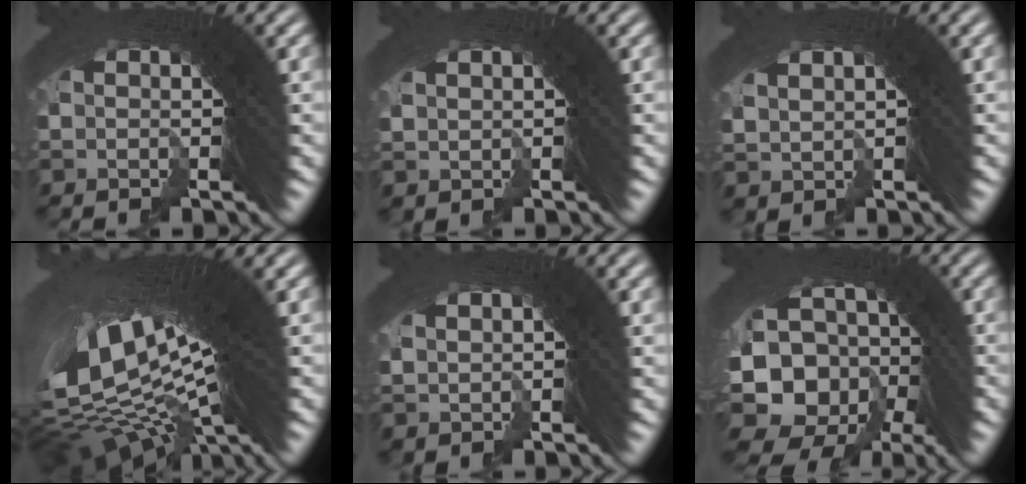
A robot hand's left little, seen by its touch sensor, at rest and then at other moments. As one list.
[{"total": 1.2, "force": [1.0, -0.7, 0.2], "torque": [0.016, 0.009, 0.022]}, {"total": 1.6, "force": [1.2, -0.5, 0.8], "torque": [0.007, 0.016, 0.029]}, {"total": 18.5, "force": [2.5, 9.6, 15.6], "torque": [-0.285, -0.025, 0.057]}, {"total": 1.8, "force": [1.4, -0.7, 0.9], "torque": [0.007, 0.016, 0.028]}, {"total": 12.6, "force": [-3.8, 9.4, 7.4], "torque": [-0.199, -0.078, -0.029]}]